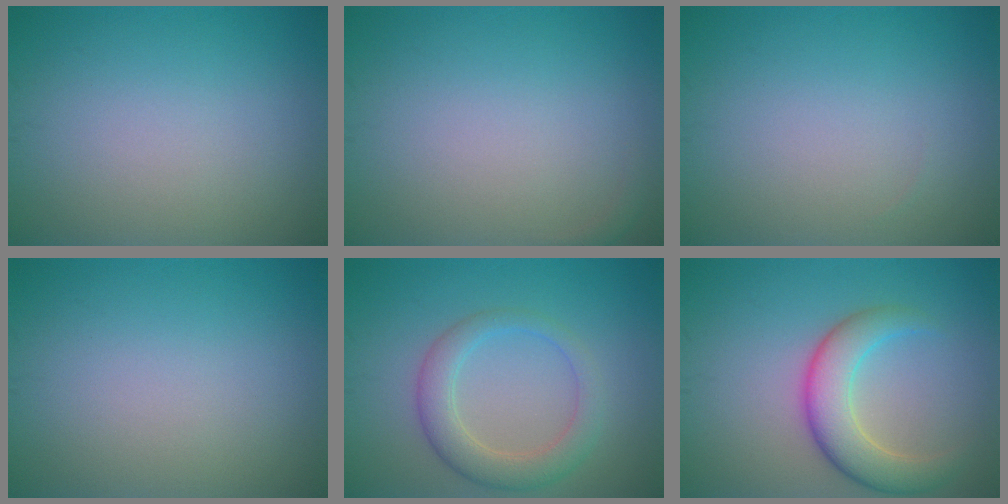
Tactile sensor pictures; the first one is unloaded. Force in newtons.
{"total": 0.6, "press": 0.6, "slide": 0.1}
{"total": 0.0}
{"total": 0.0}
{"total": 4.0, "press": 3.9, "slide": 0.5}
{"total": 5.1, "press": 5.1, "slide": 0.2}